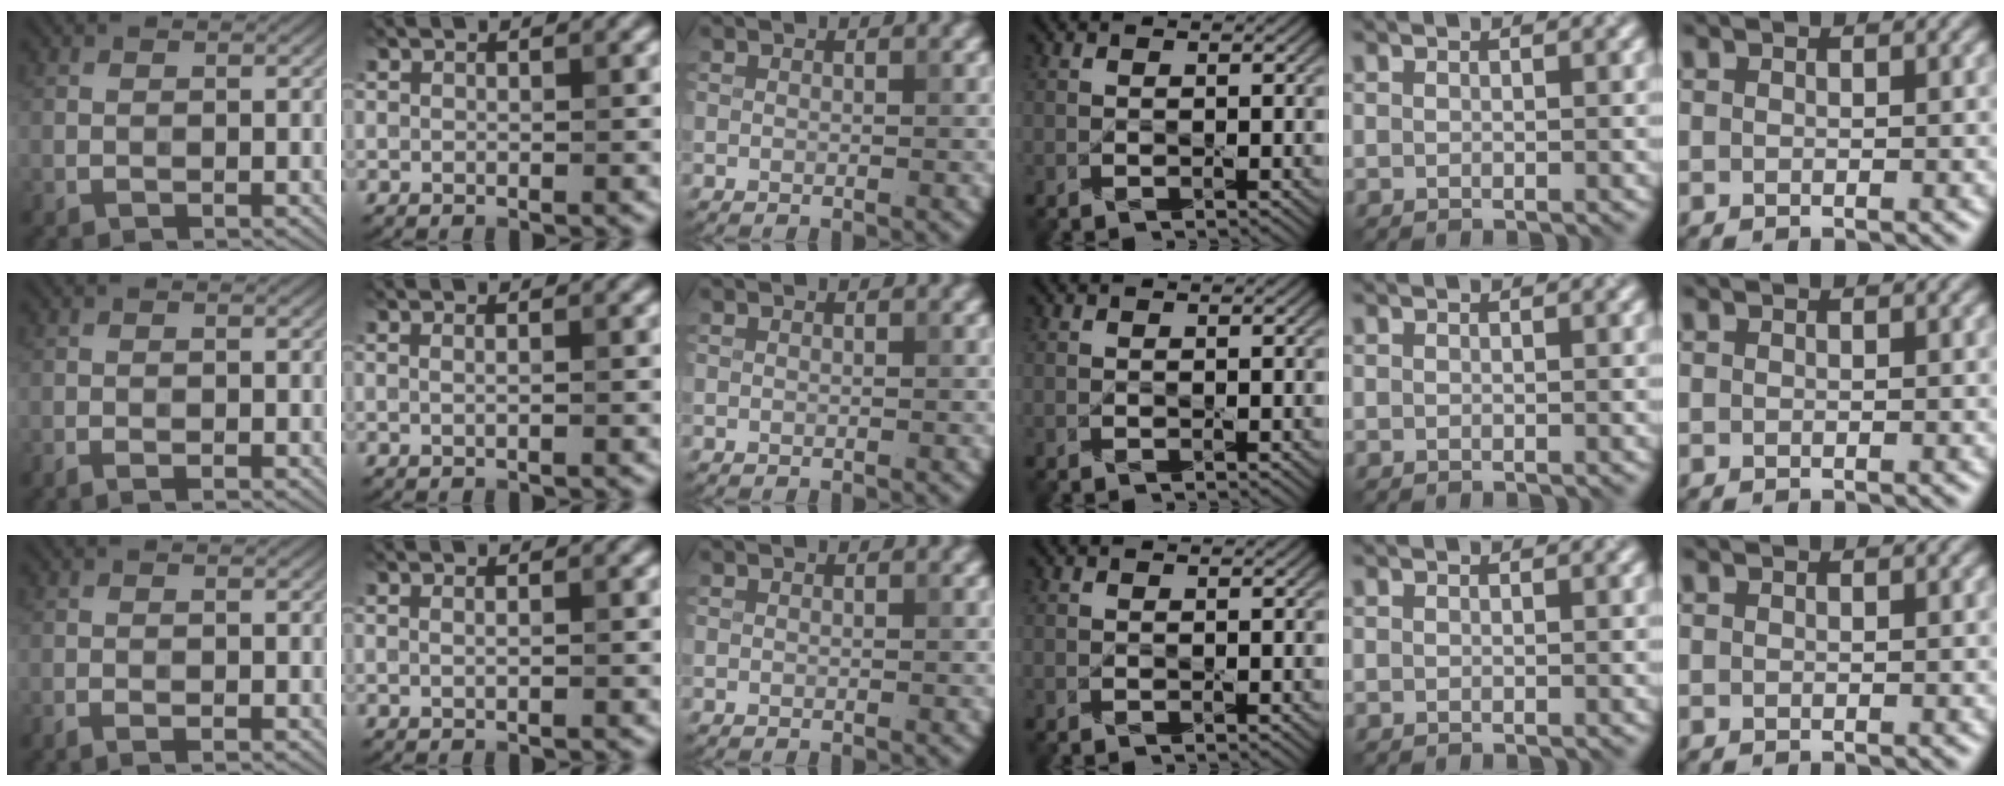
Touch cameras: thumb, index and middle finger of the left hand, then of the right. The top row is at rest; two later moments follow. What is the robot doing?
{"motion": "wipe", "object": "whiteboard"}